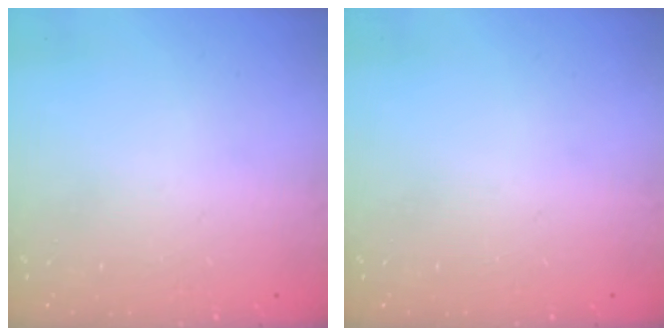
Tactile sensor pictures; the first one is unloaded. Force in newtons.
{"total": 0.0}